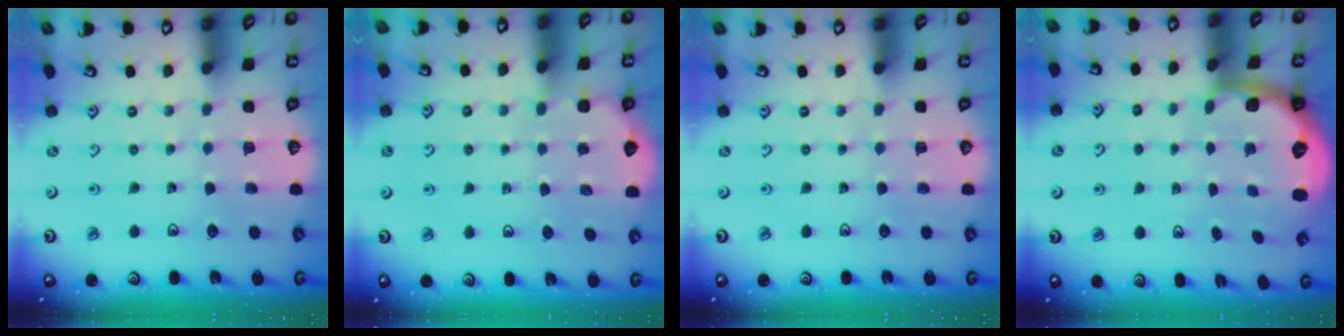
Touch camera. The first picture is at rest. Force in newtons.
{"total": 3.2, "press": 3.2, "slide": 0.3}
{"total": 0.0}
{"total": 1.9, "press": 1.8, "slide": 0.4}